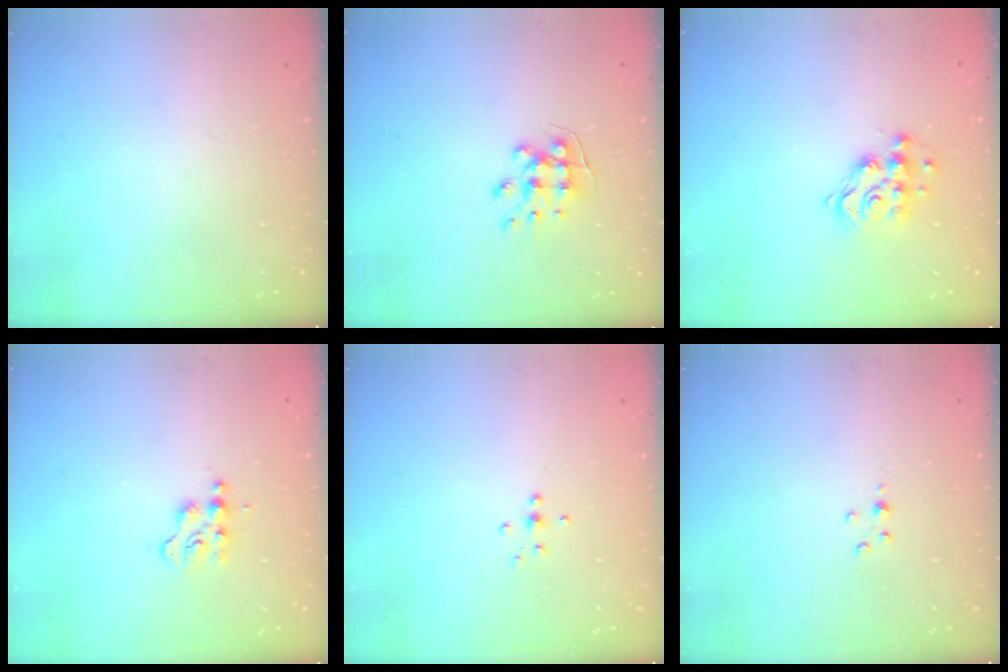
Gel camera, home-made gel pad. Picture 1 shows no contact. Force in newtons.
{"total": 7.3, "press": 7.3, "slide": 0.7}
{"total": 11.1, "press": 11.0, "slide": 0.9}
{"total": 2.9, "press": 2.9, "slide": 0.4}
{"total": 4.3, "press": 4.3, "slide": 0.8}
{"total": 2.2, "press": 2.2, "slide": 0.4}